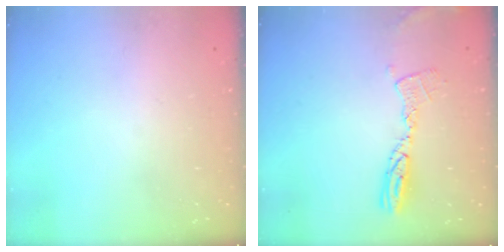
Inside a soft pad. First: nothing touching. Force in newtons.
{"total": 9.7, "press": 9.6, "slide": 0.9}